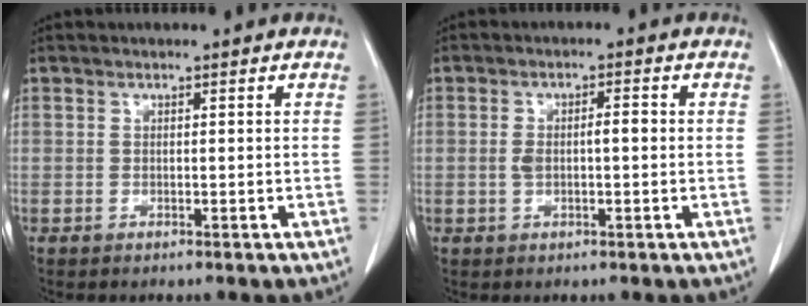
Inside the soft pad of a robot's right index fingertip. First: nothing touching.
{"total": 3.7, "force": [-0.1, 1.3, 3.4], "torque": [-0.072, 0.013, 0.001]}